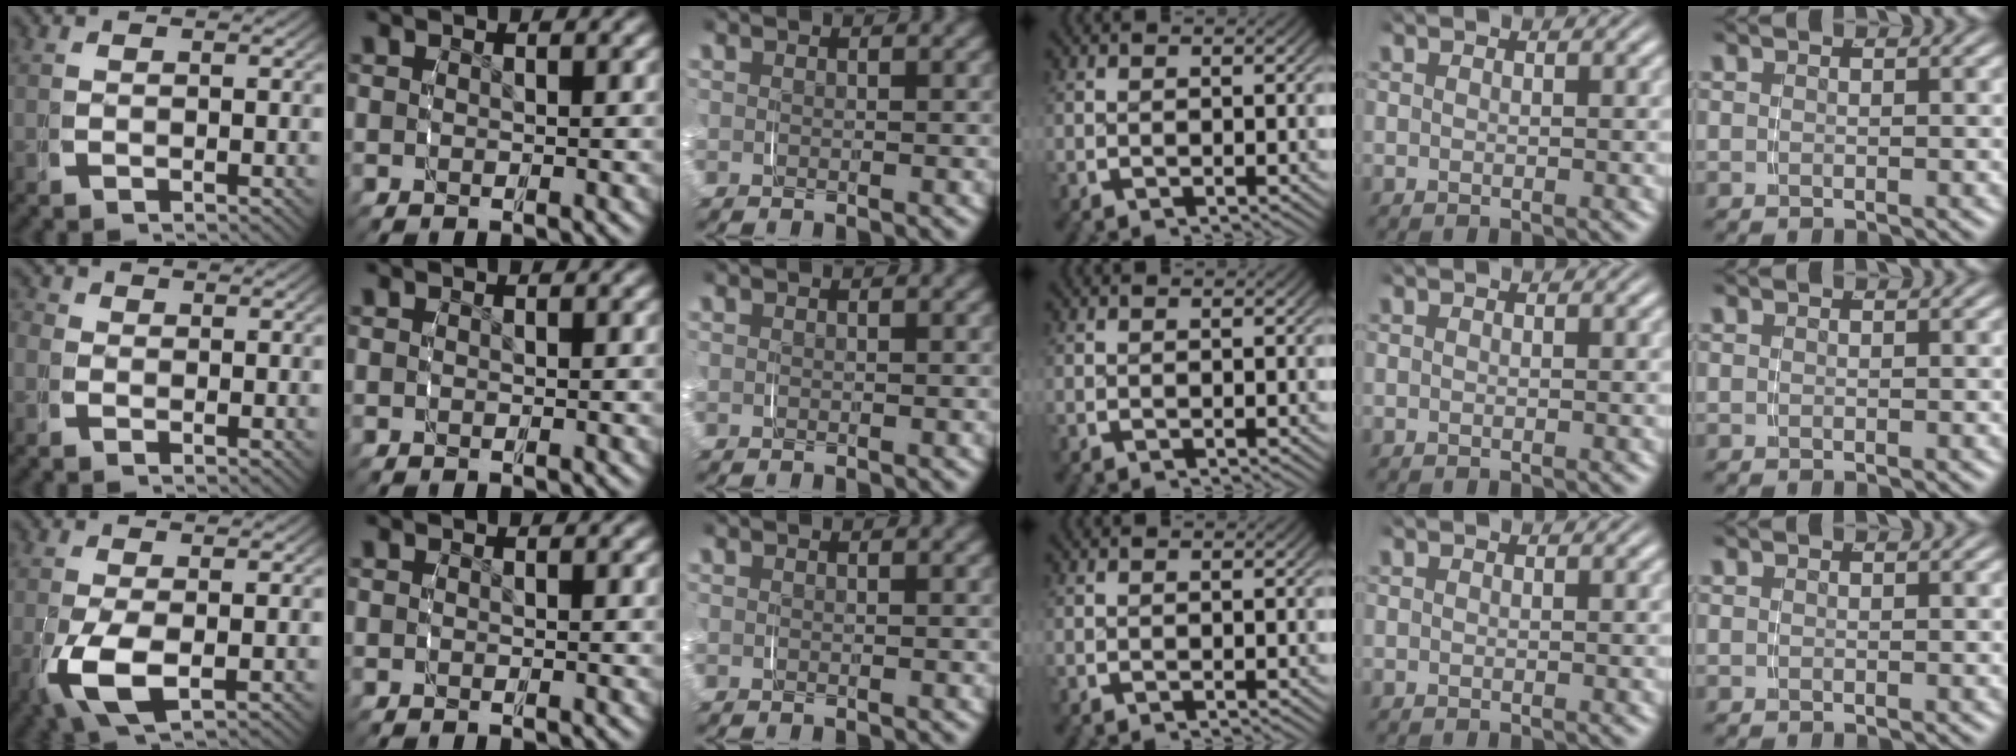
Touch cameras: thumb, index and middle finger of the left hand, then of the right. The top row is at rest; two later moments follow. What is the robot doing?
{"motion": "grasp_and_lifting", "object": "phone"}